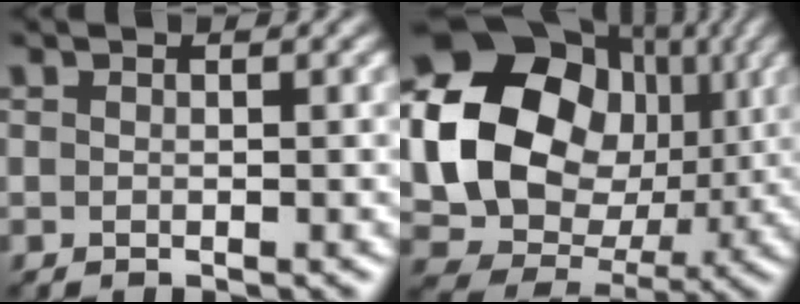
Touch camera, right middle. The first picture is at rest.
{"total": 19.8, "force": [2.9, 17.1, 9.5], "torque": [-0.201, 0.014, 0.052]}